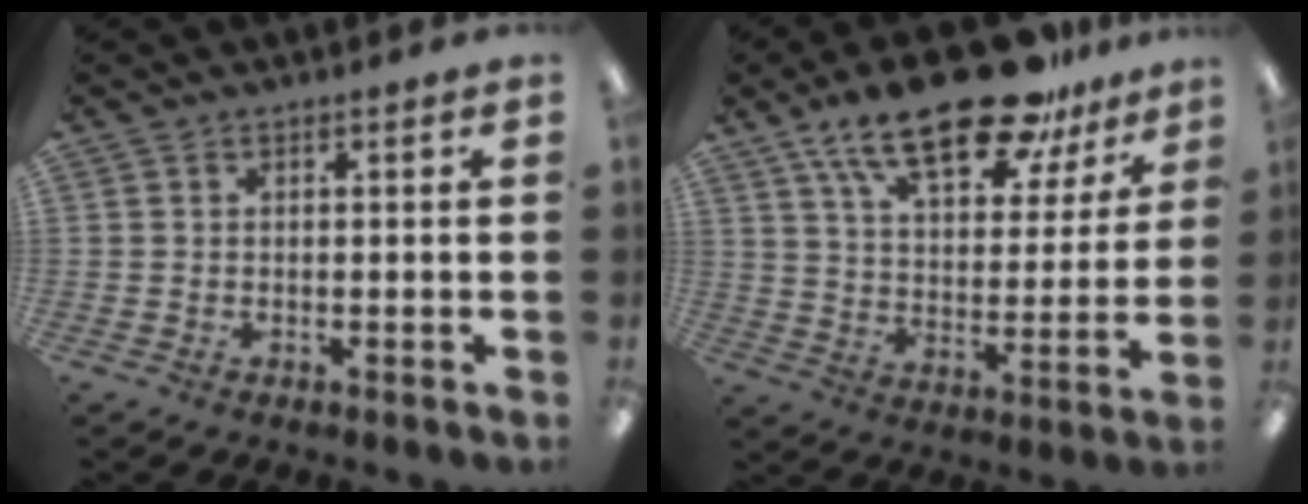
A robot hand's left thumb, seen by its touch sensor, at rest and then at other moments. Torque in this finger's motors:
{"motor_torque": [0.56, 0.66, 1.49, -1.27, 0.14]}